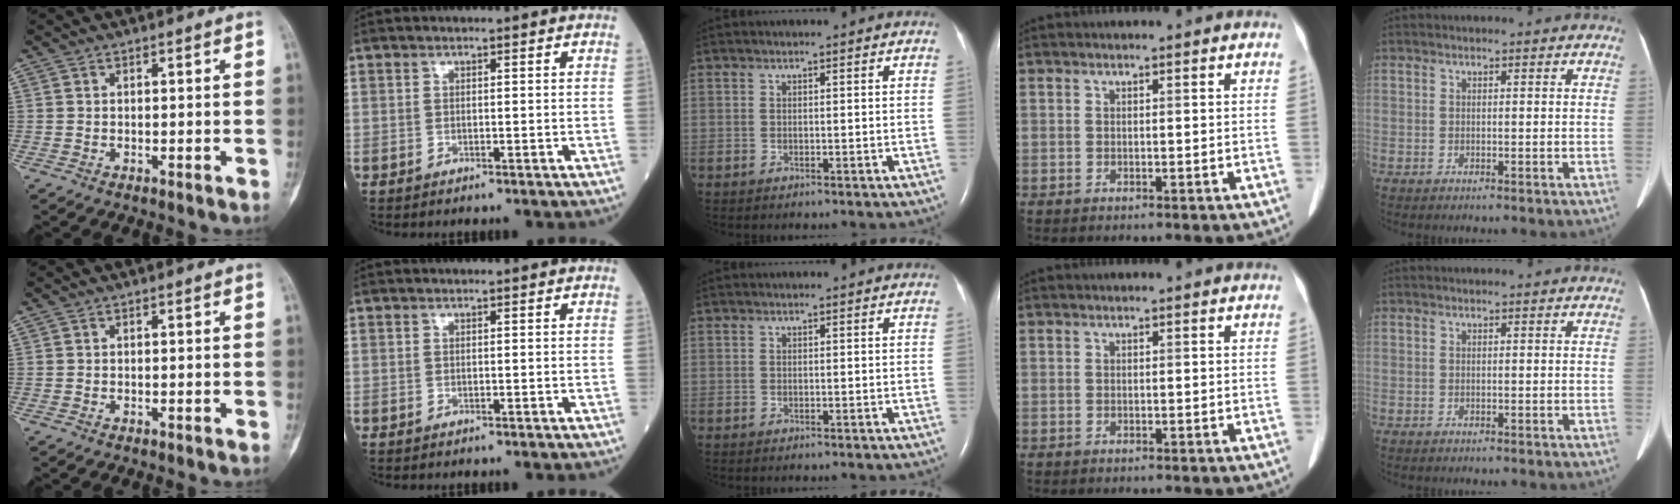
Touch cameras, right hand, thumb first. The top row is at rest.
{}